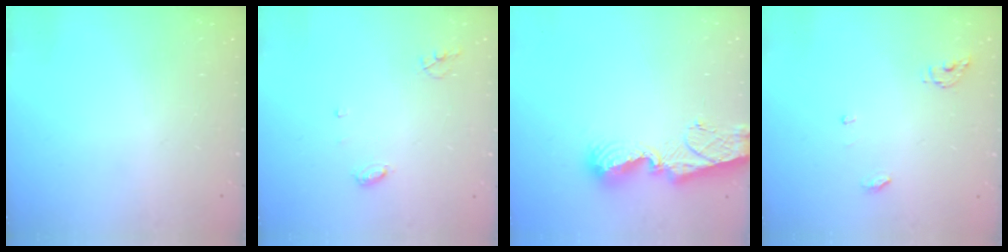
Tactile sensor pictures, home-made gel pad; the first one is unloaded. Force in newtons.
{"total": 4.7, "press": 4.6, "slide": 0.5}
{"total": 9.2, "press": 9.2, "slide": 1.1}
{"total": 4.3, "press": 4.3, "slide": 0.4}